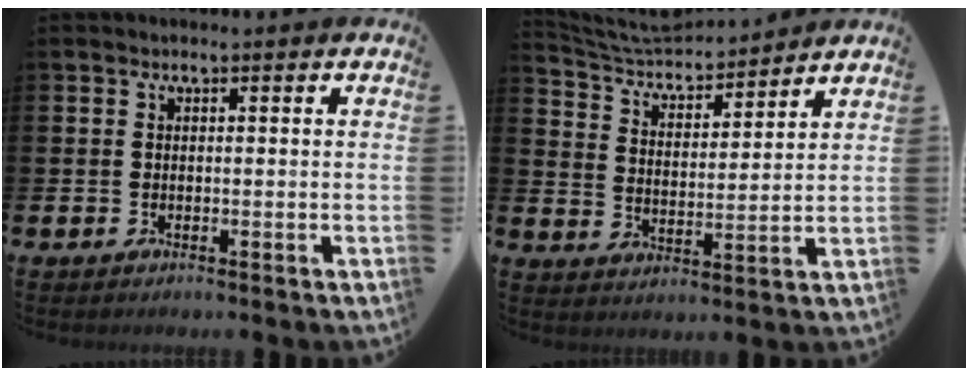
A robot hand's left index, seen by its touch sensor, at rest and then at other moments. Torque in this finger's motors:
{"motor_torque": [0.95, -1.08, 0.04, 0.02]}